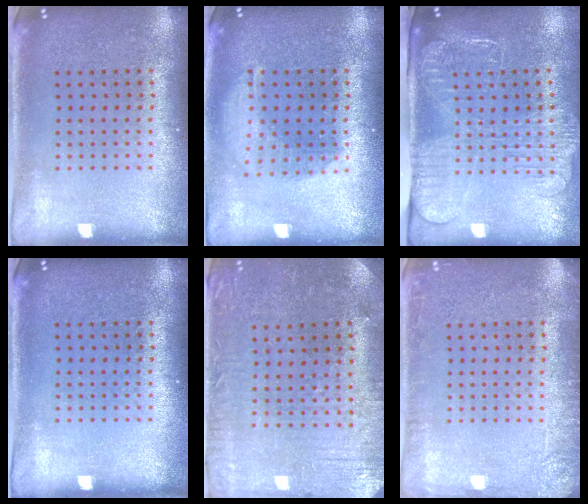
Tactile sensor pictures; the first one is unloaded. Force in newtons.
{"total": 1.5, "press": 1.3, "slide": 0.7}
{"total": 2.6, "press": 2.1, "slide": 1.6}
{"total": 0.0}
{"total": 0.7, "press": 0.6, "slide": 0.4}
{"total": 2.1, "press": 2.1, "slide": 0.3}